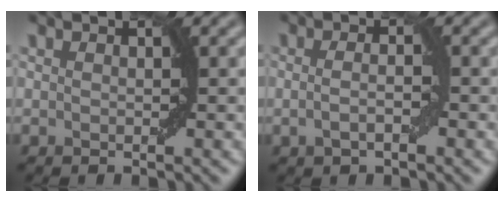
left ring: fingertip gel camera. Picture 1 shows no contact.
{"total": 2.0, "force": [-0.4, 0.6, 1.9], "torque": [-0.039, -0.003, -0.009]}